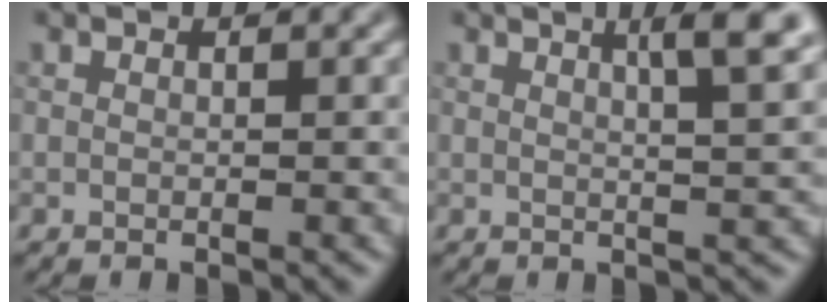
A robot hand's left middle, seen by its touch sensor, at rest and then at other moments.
{"total": 4.8, "force": [2.2, 1.0, 4.1], "torque": [-0.045, 0.010, 0.024]}